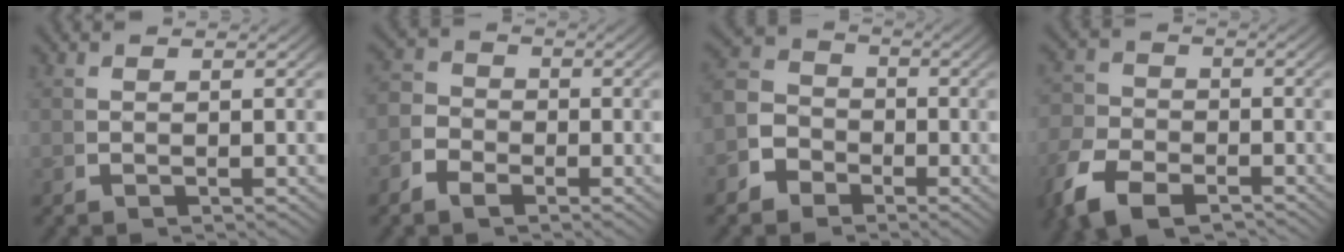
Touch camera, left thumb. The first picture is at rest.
{"total": 3.2, "force": [-0.8, 2.7, 1.5], "torque": [-0.016, -0.002, -0.022]}
{"total": 5.6, "force": [-1.4, 4.9, 2.4], "torque": [-0.034, -0.010, -0.028]}
{"total": 5.5, "force": [-3.4, 3.4, 2.7], "torque": [-0.052, -0.017, -0.057]}